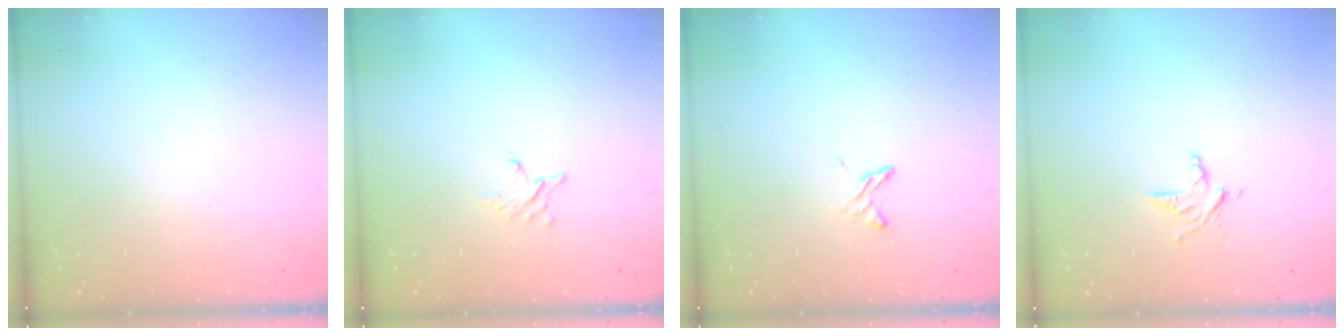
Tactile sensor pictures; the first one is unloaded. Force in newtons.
{"total": 2.7, "press": 2.7, "slide": 0.3}
{"total": 4.1, "press": 4.0, "slide": 0.5}
{"total": 5.2, "press": 5.2, "slide": 0.4}